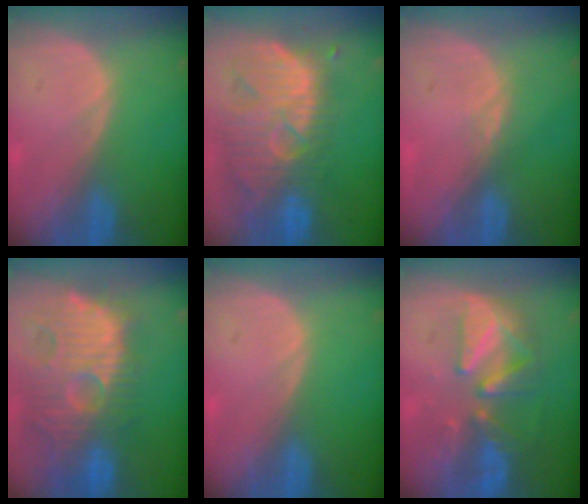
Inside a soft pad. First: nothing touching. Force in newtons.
{"total": 12.5, "press": 11.0, "slide": 6.0}
{"total": 1.1, "press": 1.0, "slide": 0.5}
{"total": 13.7, "press": 12.3, "slide": 5.9}
{"total": 0.0}
{"total": 8.3, "press": 8.1, "slide": 2.0}